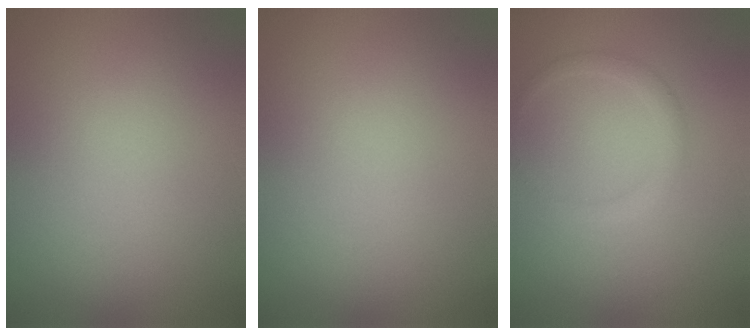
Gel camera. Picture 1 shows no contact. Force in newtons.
{"total": 0.0}
{"total": 1.3, "press": 1.3, "slide": 0.1}